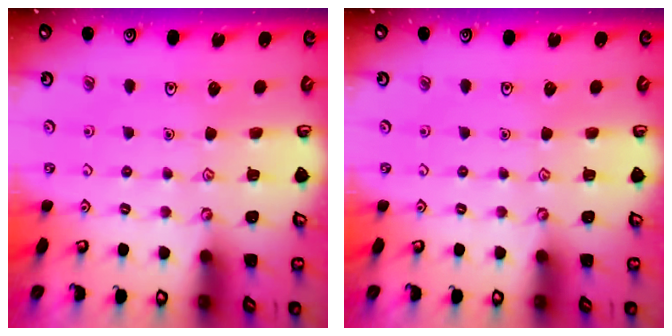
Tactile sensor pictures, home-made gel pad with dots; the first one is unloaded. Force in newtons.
{"total": 0.0}